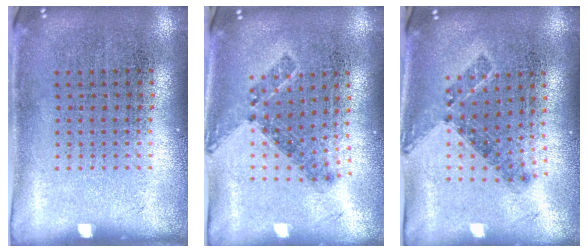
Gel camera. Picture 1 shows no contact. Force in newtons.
{"total": 0.8, "press": 0.7, "slide": 0.4}
{"total": 0.7, "press": 0.7, "slide": 0.3}